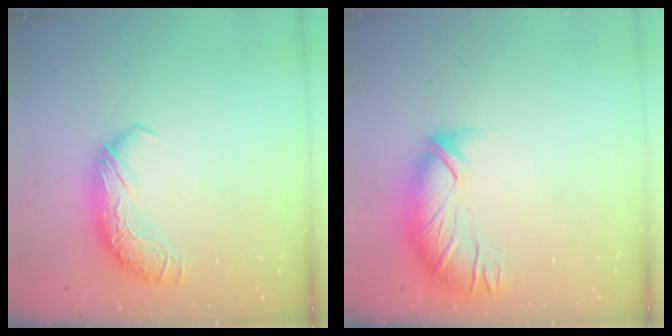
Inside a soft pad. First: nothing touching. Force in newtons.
{"total": 2.9, "press": 1.4, "slide": 2.5}